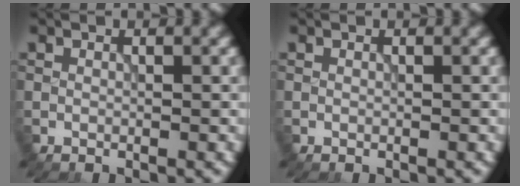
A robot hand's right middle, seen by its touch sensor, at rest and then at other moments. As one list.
[{"total": 0.0}]